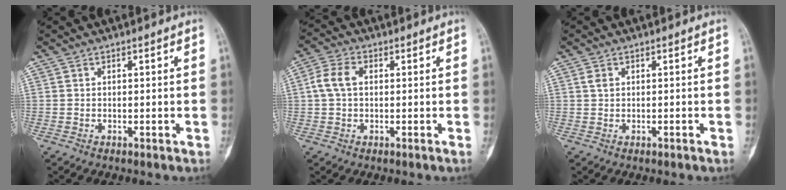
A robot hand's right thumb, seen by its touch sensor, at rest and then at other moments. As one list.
[{"total": 5.1, "force": [0.6, 3.2, 4.0], "torque": [-0.090, 0.015, 0.004]}, {"total": 1.1, "force": [0.2, 0.7, 0.8], "torque": [-0.015, 0.002, 0.004]}]